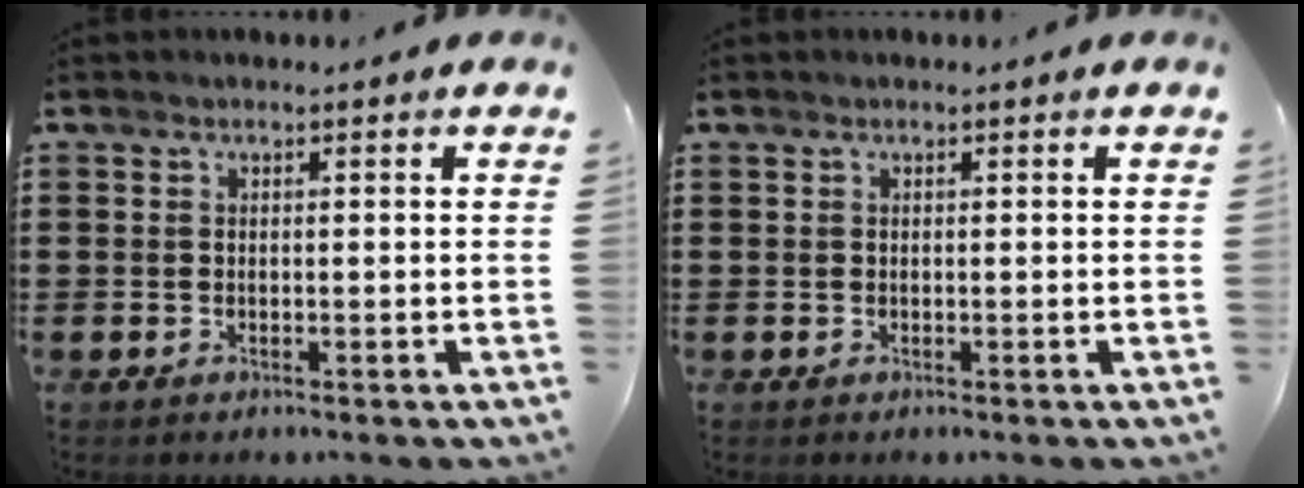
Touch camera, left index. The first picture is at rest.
{"total": 0.0}